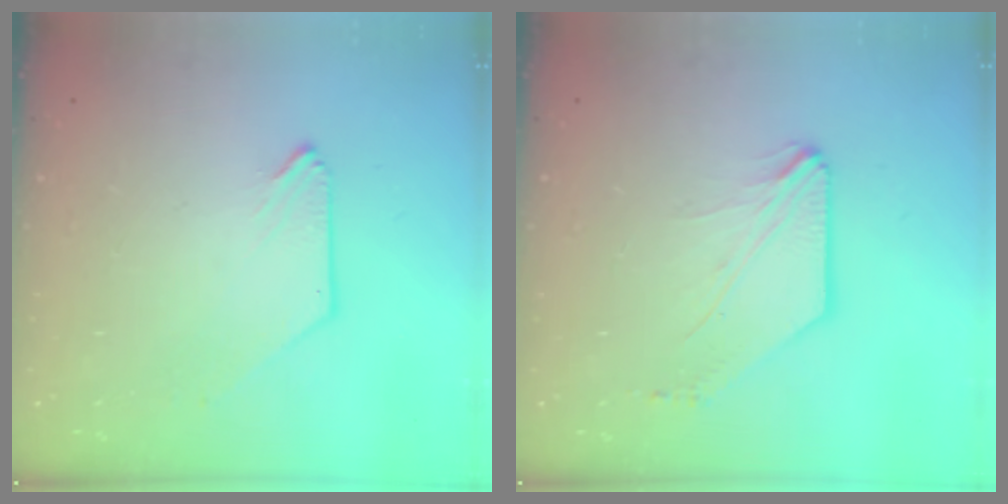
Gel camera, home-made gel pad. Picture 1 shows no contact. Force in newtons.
{"total": 1.7, "press": 1.7, "slide": 0.3}